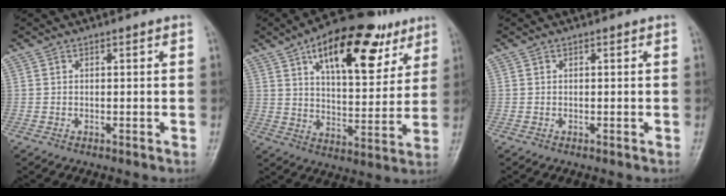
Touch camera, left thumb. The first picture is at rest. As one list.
[{"total": 21.6, "force": [11.1, 9.9, 15.7], "torque": [-0.194, -0.022, 0.172]}, {"total": 0.0}]